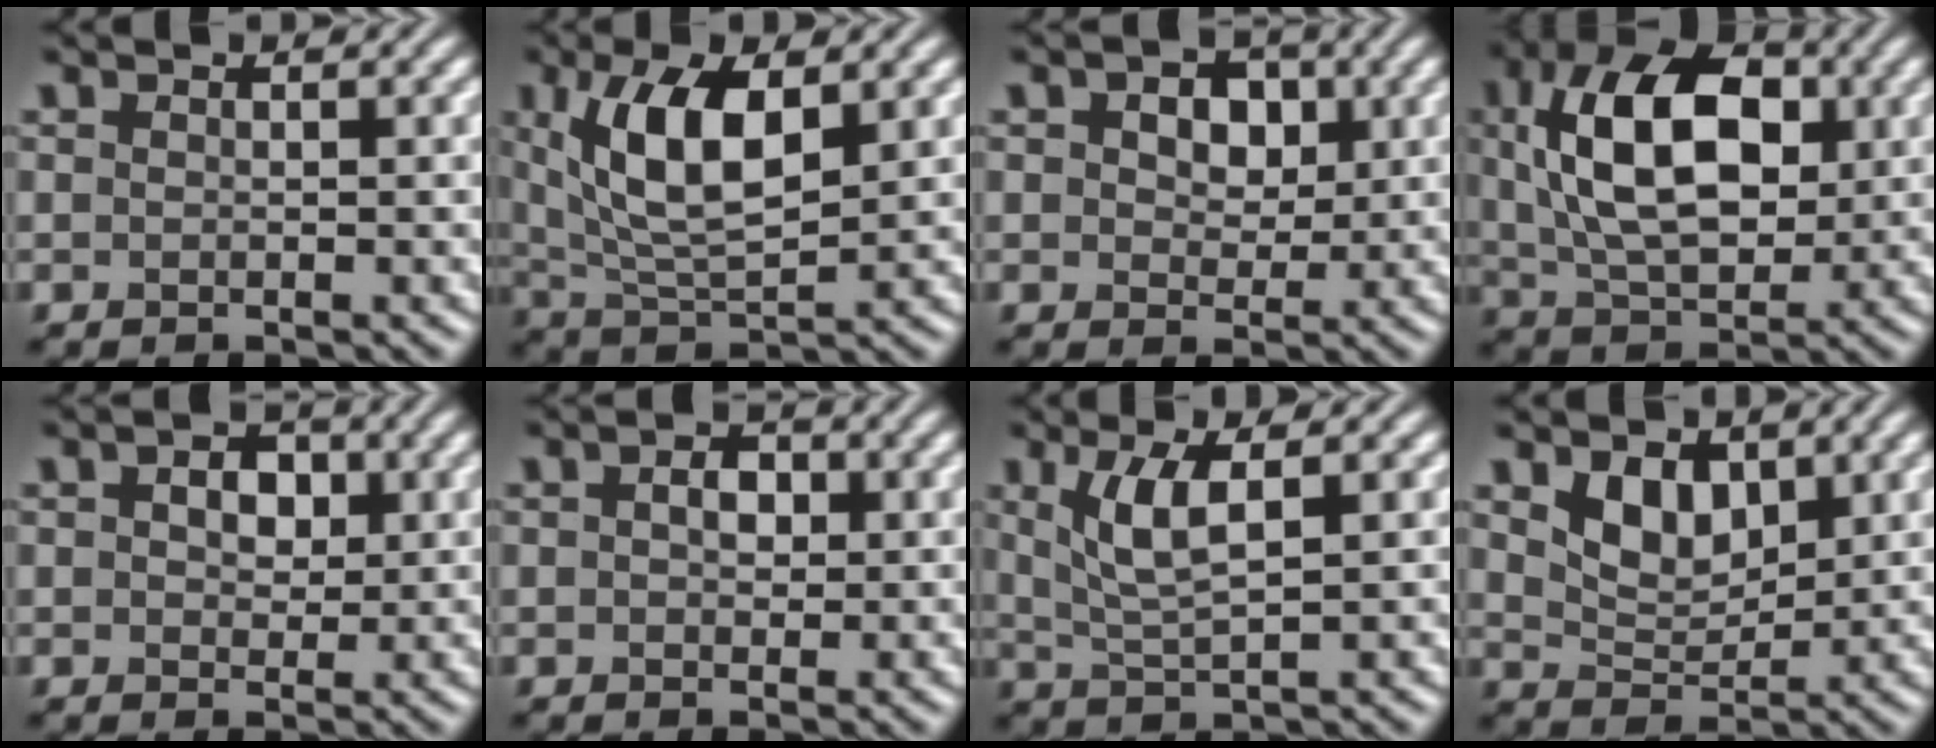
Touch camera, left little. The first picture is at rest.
{"total": 7.6, "force": [2.2, 3.2, 6.5], "torque": [-0.128, 0.001, 0.045]}
{"total": 4.9, "force": [1.6, 3.3, 3.3], "torque": [-0.046, 0.013, 0.004]}
{"total": 11.3, "force": [2.0, 6.7, 8.9], "torque": [-0.166, 0.015, 0.030]}
{"total": 3.2, "force": [0.8, 2.2, 2.2], "torque": [-0.030, 0.004, 0.005]}
{"total": 2.2, "force": [0.4, 1.5, 1.5], "torque": [-0.024, 0.001, 0.002]}
{"total": 4.1, "force": [1.4, 1.2, 3.7], "torque": [-0.081, -0.003, 0.030]}
{"total": 3.4, "force": [1.7, 2.2, 2.0], "torque": [-0.046, -0.010, 0.033]}